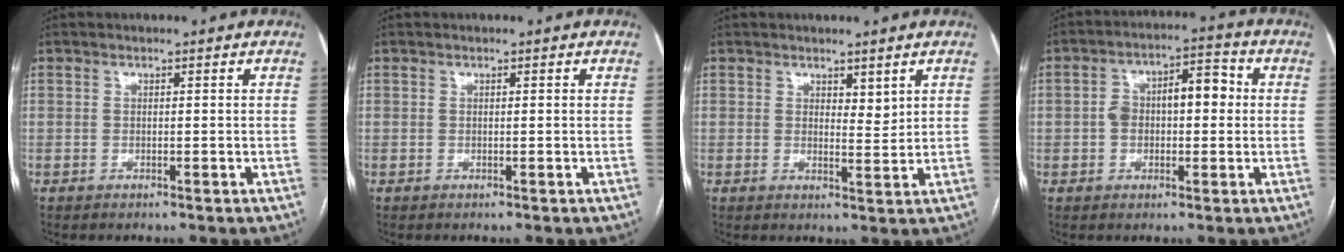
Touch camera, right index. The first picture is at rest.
{"total": 0.0}
{"total": 2.5, "force": [1.6, 1.1, 1.5], "torque": [-0.021, -0.011, 0.031]}
{"total": 8.8, "force": [0.5, 4.3, 7.6], "torque": [-0.131, 0.040, 0.010]}